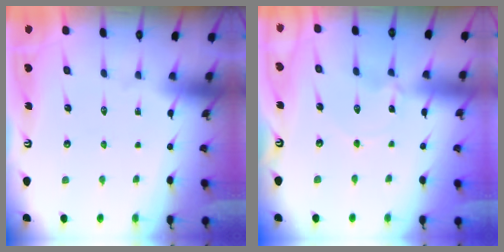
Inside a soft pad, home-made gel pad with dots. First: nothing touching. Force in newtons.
{"total": 0.5, "press": 0.5, "slide": 0.2}